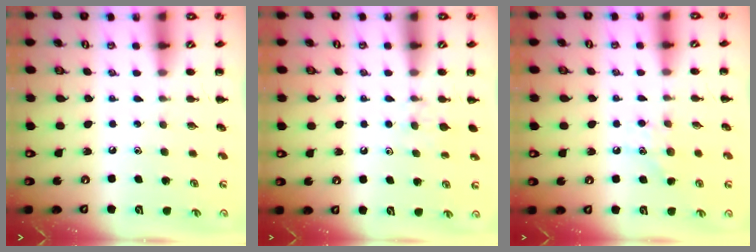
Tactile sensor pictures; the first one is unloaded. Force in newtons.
{"total": 5.6, "press": 5.4, "slide": 1.4}
{"total": 5.0, "press": 4.6, "slide": 1.8}